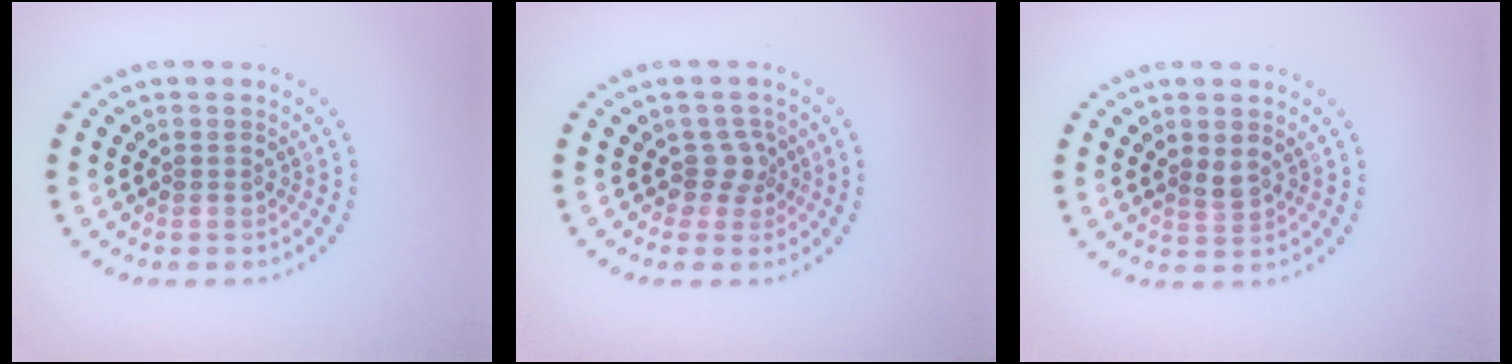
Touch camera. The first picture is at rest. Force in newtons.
{"total": 2.0, "press": 1.5, "slide": 1.3}
{"total": 0.9, "press": 0.8, "slide": 0.4}